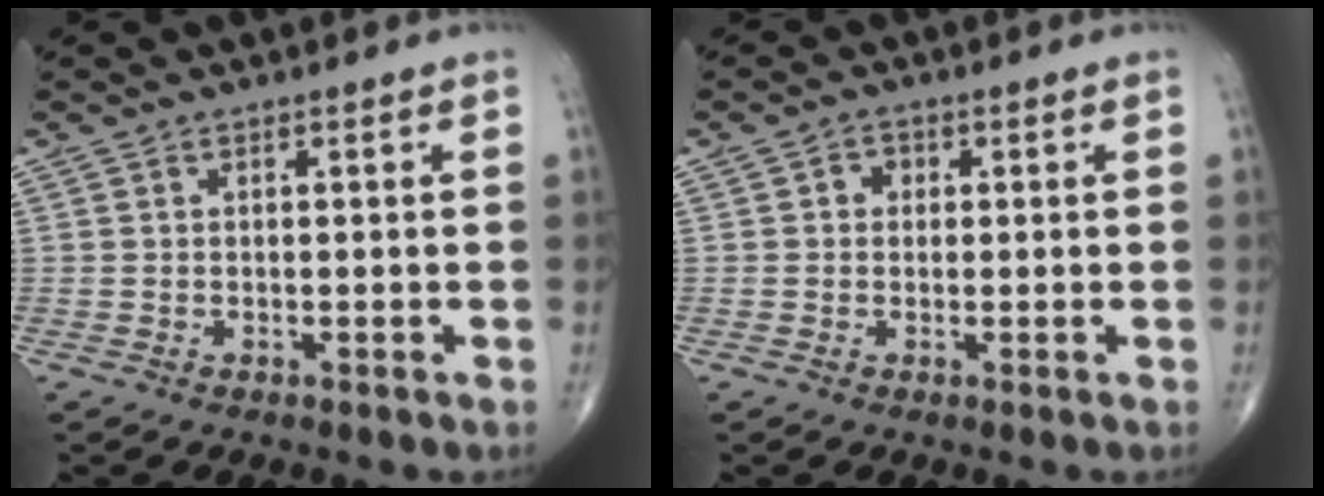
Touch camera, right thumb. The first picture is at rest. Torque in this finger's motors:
{"motor_torque": [-0.35, 0.62, 0.16, 0.09, 0.01]}